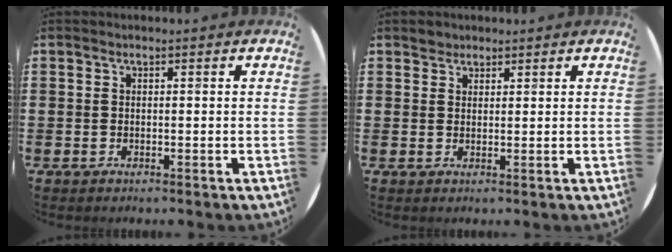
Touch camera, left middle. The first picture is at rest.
{"total": 1.5, "force": [1.4, 0.7, -0.1], "torque": [0.000, 0.002, 0.028]}